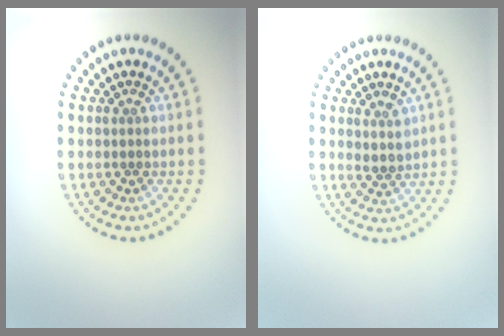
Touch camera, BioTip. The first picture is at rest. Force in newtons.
{"total": 1.8, "press": 1.5, "slide": 1.0}